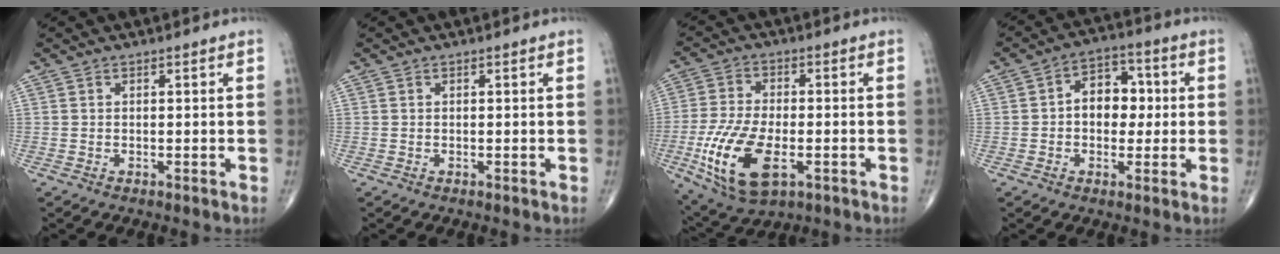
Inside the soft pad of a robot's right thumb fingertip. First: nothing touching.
{"total": 0.0}
{"total": 15.0, "force": [-4.6, 7.3, 12.3], "torque": [-0.249, 0.000, -0.075]}
{"total": 8.9, "force": [0.4, 6.4, 6.2], "torque": [-0.055, 0.023, -0.003]}